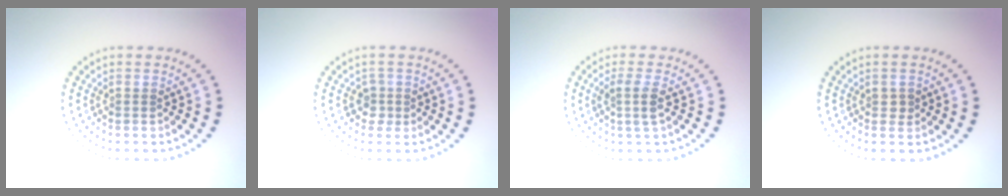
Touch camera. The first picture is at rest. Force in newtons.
{"total": 1.5, "press": 1.2, "slide": 0.9}
{"total": 1.9, "press": 1.6, "slide": 1.0}
{"total": 1.0, "press": 1.0, "slide": 0.2}